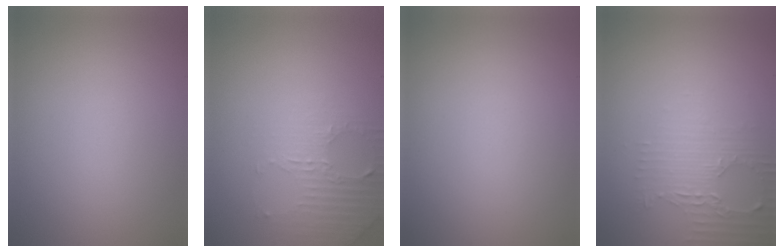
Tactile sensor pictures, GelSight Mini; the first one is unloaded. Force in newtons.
{"total": 3.0, "press": 2.9, "slide": 0.7}
{"total": 0.0}
{"total": 2.7, "press": 2.4, "slide": 1.3}